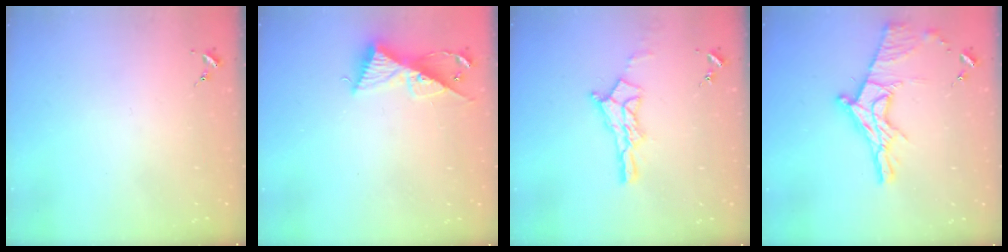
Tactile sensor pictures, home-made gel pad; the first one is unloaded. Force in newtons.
{"total": 9.8, "press": 9.8, "slide": 0.6}
{"total": 12.4, "press": 12.4, "slide": 1.0}
{"total": 18.9, "press": 18.9, "slide": 1.3}